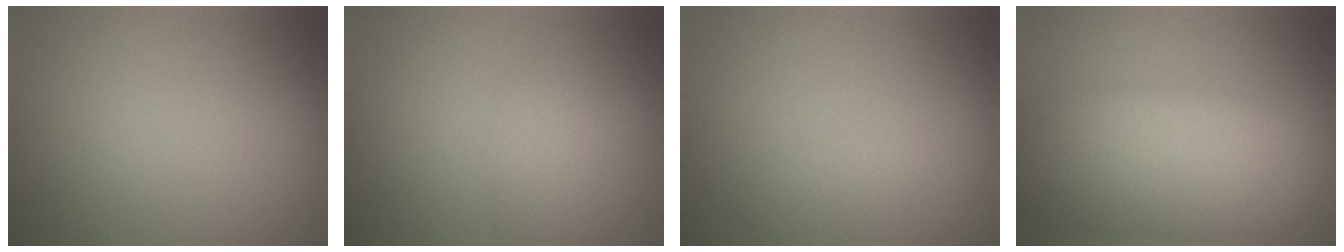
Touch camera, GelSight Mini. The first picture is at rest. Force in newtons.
{"total": 1.7, "press": 1.7, "slide": 0.1}
{"total": 1.7, "press": 1.7, "slide": 0.1}
{"total": 9.2, "press": 9.2, "slide": 0.5}